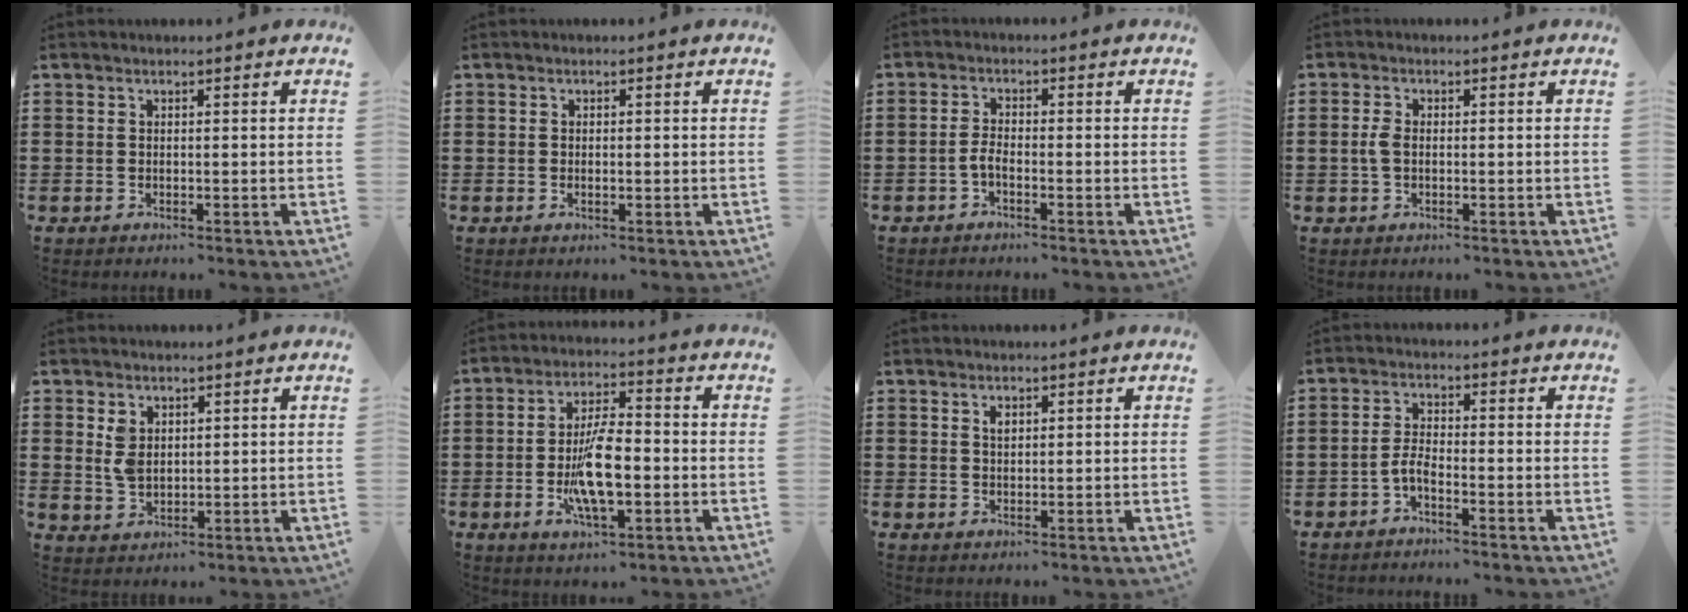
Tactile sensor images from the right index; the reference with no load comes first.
{"total": 0.9, "force": [-0.1, 0.4, 0.8], "torque": [-0.015, 0.002, -0.002]}
{"total": 2.1, "force": [-1.1, 0.6, 1.7], "torque": [-0.039, -0.001, -0.024]}
{"total": 2.5, "force": [-0.1, 1.3, 2.2], "torque": [-0.058, -0.003, -0.008]}
{"total": 3.7, "force": [1.5, 2.5, 2.2], "torque": [-0.052, 0.008, 0.028]}
{"total": 10.2, "force": [-2.1, 3.8, 9.3], "torque": [-0.194, -0.008, -0.039]}
{"total": 1.3, "force": [0.7, 0.7, 0.8], "torque": [-0.018, 0.004, 0.012]}
{"total": 2.9, "force": [-1.8, 0.7, 2.1], "torque": [-0.053, 0.000, -0.039]}